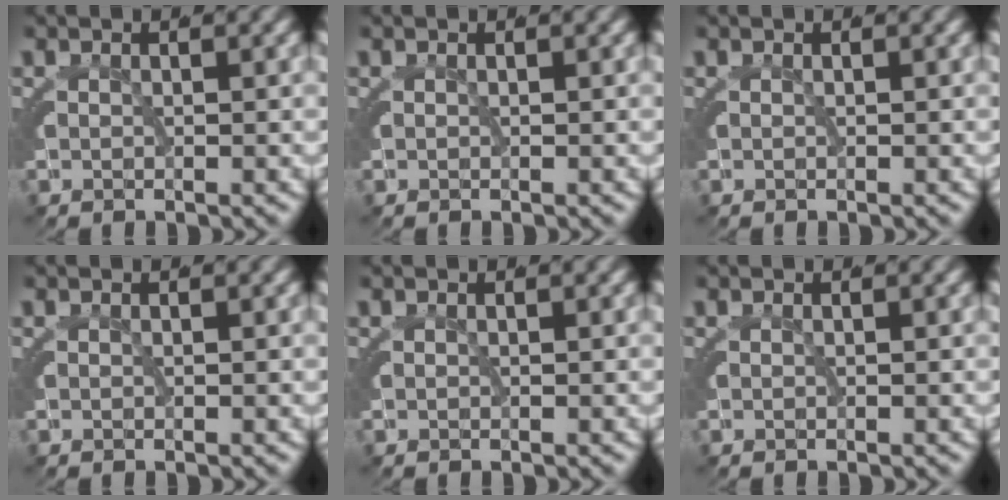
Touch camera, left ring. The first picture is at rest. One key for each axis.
{"total": 0.0}
{"total": 0.0}
{"total": 0.0}
{"total": 0.0}
{"total": 0.0}